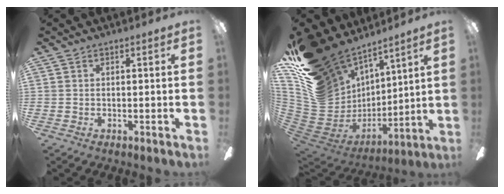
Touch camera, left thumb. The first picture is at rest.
{"total": 20.5, "force": [14.8, 11.8, 8.0], "torque": [-0.167, -0.111, 0.297]}